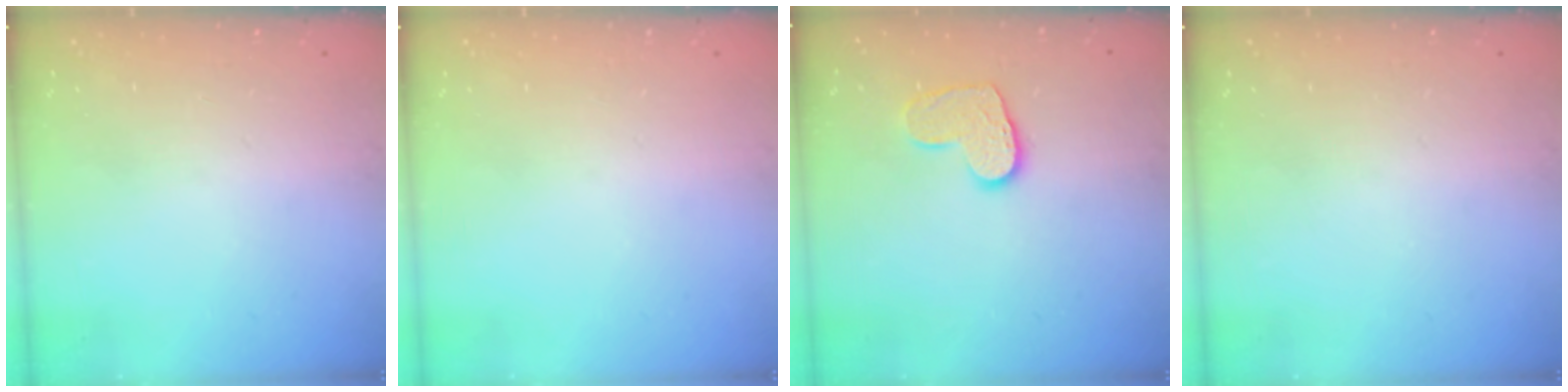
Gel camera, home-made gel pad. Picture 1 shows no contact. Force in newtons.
{"total": 0.0}
{"total": 9.1, "press": 9.1, "slide": 0.2}
{"total": 0.0}